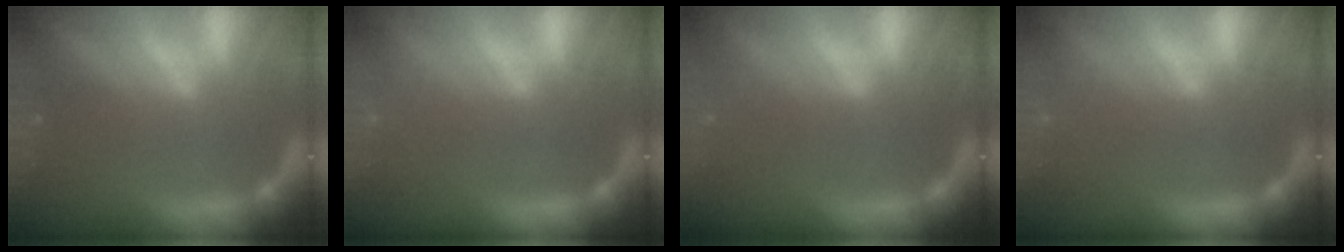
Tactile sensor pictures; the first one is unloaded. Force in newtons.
{"total": 3.0}
{"total": 1.9}
{"total": 3.0}